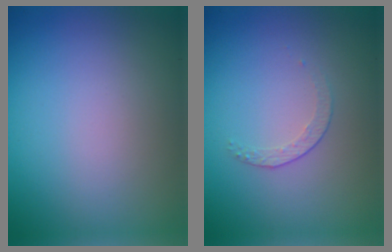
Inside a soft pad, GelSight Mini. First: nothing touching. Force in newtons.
{"total": 1.4, "press": 0.7, "slide": 1.2}